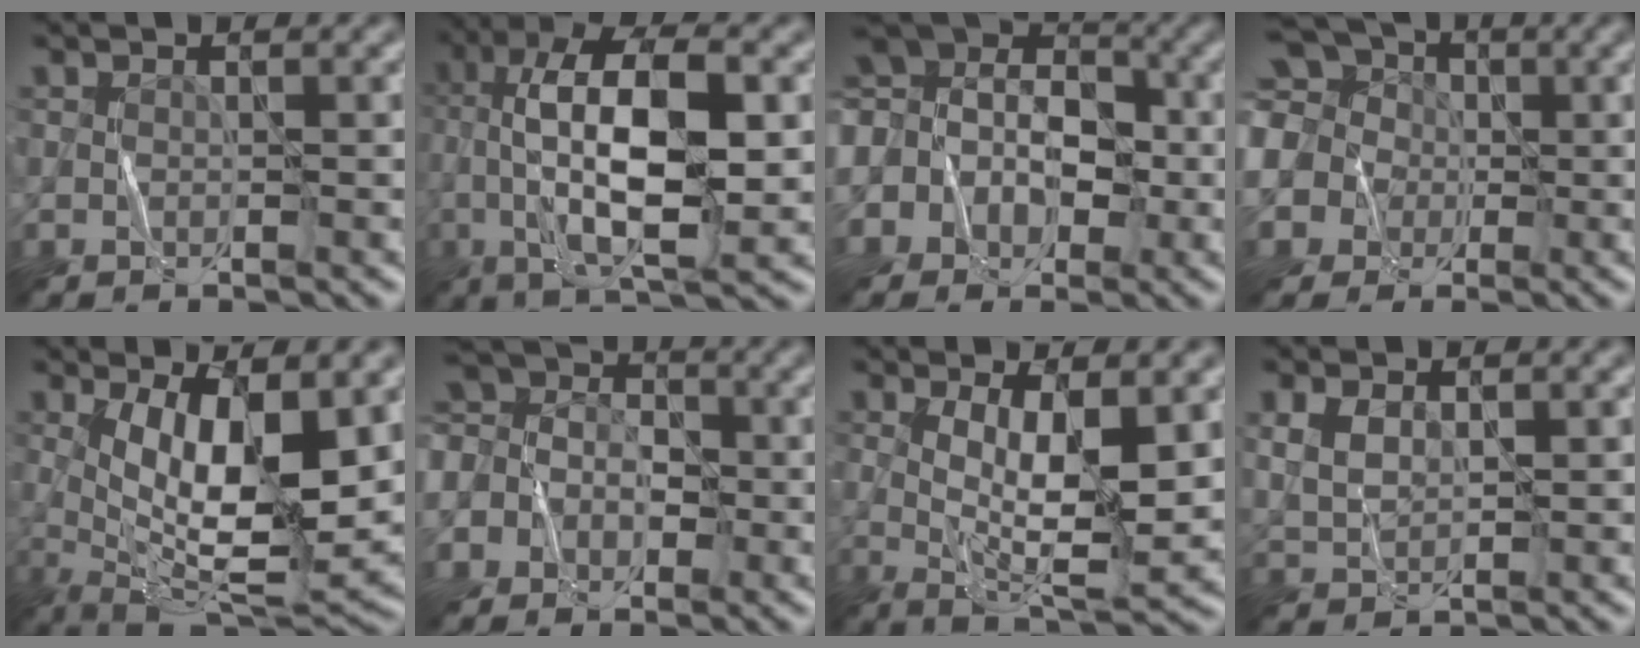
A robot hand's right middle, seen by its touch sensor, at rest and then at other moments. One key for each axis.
{"total": 11.6, "fx": -0.5, "fy": 4.0, "fz": 10.9, "tx": -0.197, "ty": 0.016, "tz": -0.016}
{"total": 11.2, "fx": 0.7, "fy": 9.6, "fz": 5.7, "tx": -0.143, "ty": 0.054, "tz": -0.033}
{"total": 12.5, "fx": 2.2, "fy": 10.8, "fz": 5.7, "tx": -0.158, "ty": 0.041, "tz": -0.002}
{"total": 11.0, "fx": 0.8, "fy": 3.3, "fz": 10.4, "tx": -0.181, "ty": -0.012, "tz": 0.015}
{"total": 6.0, "fx": -1.1, "fy": 5.3, "fz": 2.5, "tx": -0.061, "ty": 0.024, "tz": -0.043}
{"total": 6.8, "fx": 0.9, "fy": 1.8, "fz": 6.5, "tx": -0.118, "ty": -0.010, "tz": 0.021}
{"total": 2.4, "fx": 0.9, "fy": 1.4, "fz": 1.7, "tx": -0.047, "ty": 0.000, "tz": 0.023}